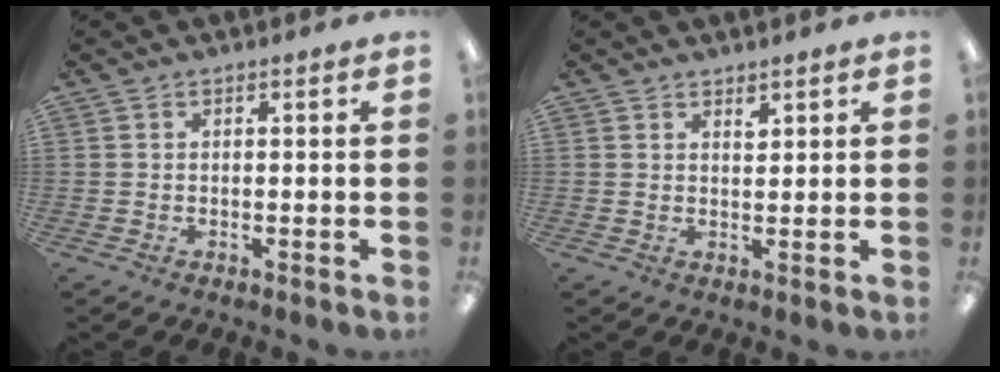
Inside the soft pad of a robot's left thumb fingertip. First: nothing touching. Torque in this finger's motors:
{"motor_torque": [0.29, 0.09, 0.34, -0.10, 0.00]}